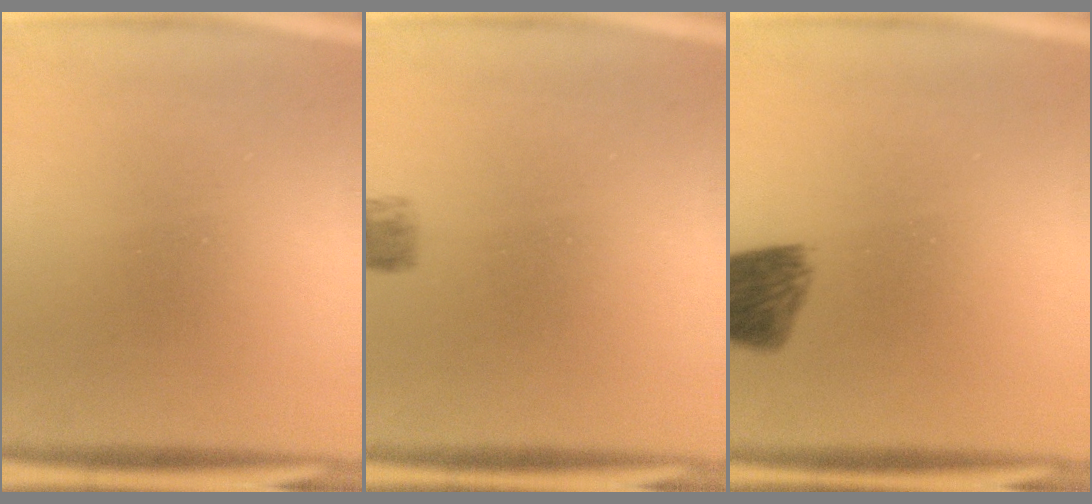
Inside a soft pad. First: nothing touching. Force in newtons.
{"total": 2.6}
{"total": 6.5}